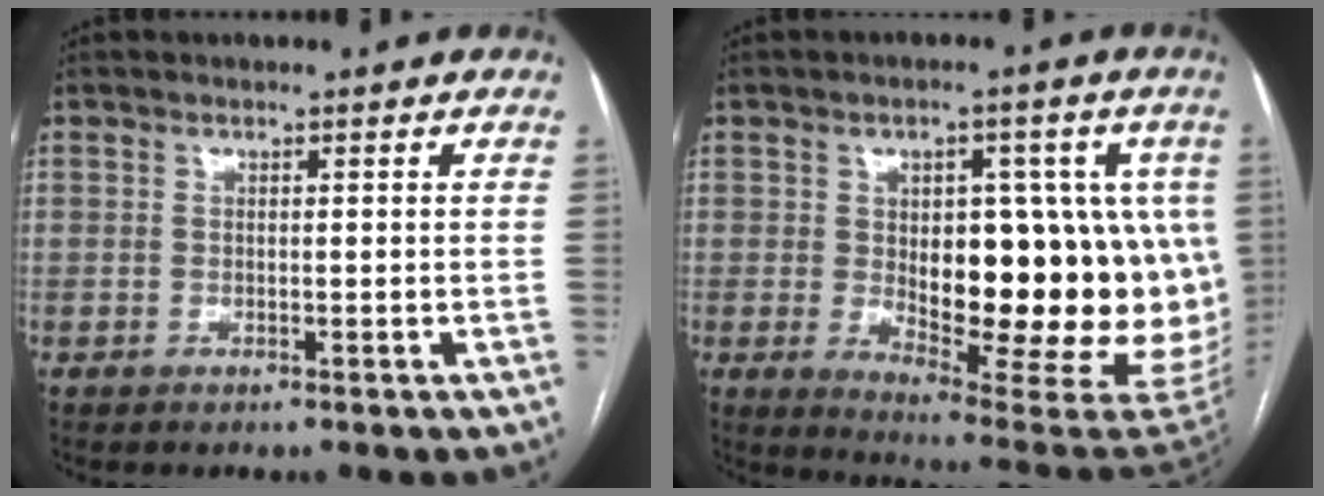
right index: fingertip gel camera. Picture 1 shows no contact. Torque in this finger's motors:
{"motor_torque": [2.13, 0.01, 0.99, 0.18]}